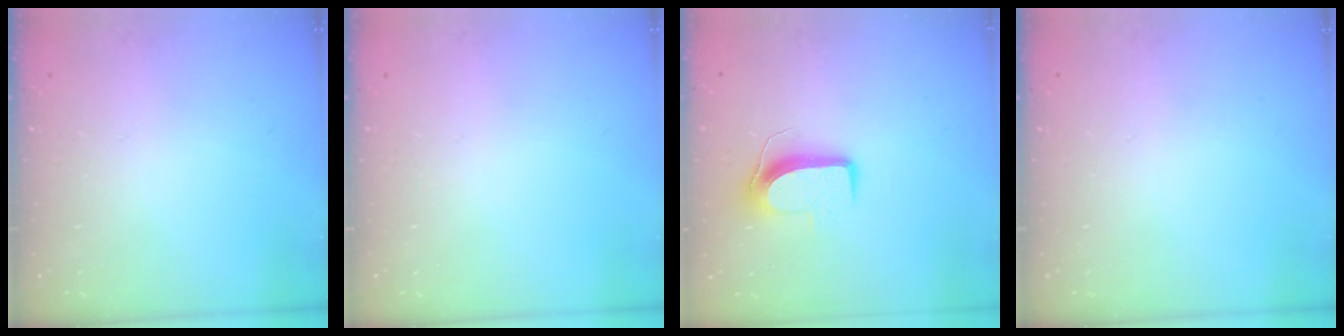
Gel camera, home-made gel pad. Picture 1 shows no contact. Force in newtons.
{"total": 0.0}
{"total": 9.0, "press": 9.0, "slide": 0.2}
{"total": 0.0}